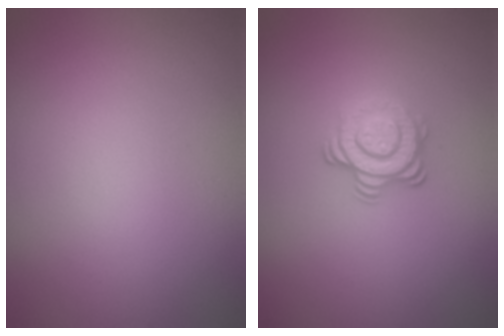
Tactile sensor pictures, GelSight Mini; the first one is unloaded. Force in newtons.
{"total": 3.5, "press": 2.5, "slide": 2.4}